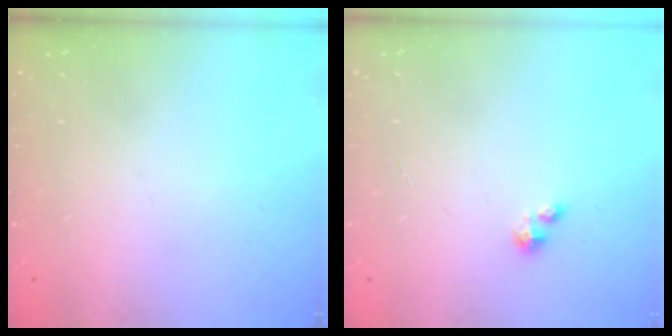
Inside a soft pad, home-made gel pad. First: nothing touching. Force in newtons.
{"total": 0.9, "press": 0.9, "slide": 0.3}